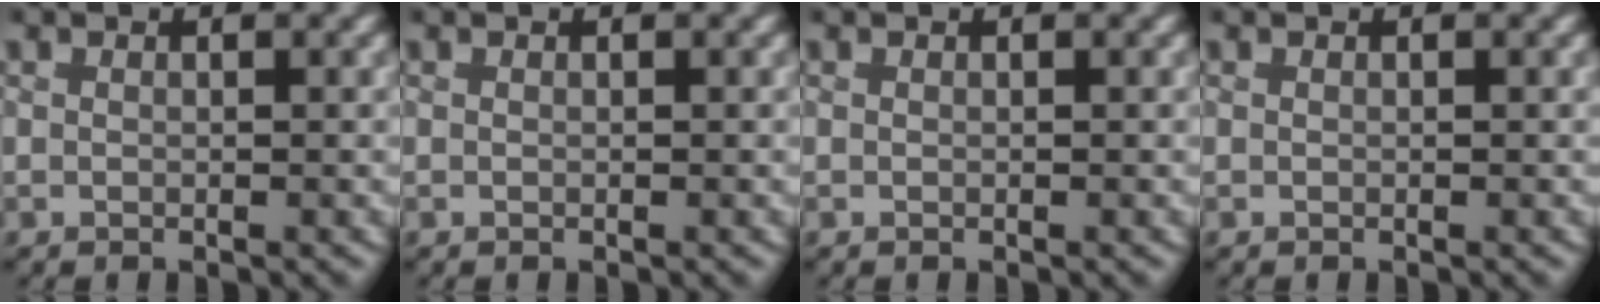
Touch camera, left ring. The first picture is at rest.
{"total": 0.0}
{"total": 0.0}
{"total": 0.0}